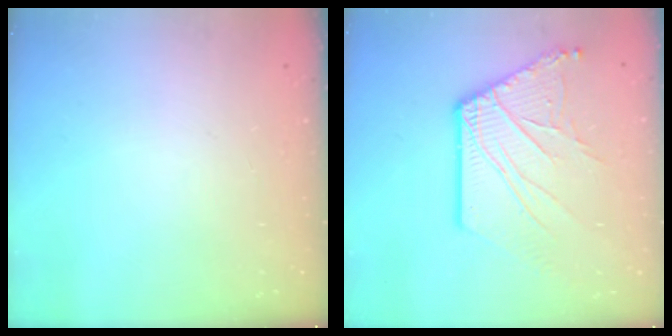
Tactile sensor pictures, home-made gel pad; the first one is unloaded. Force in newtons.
{"total": 13.2, "press": 13.1, "slide": 1.6}